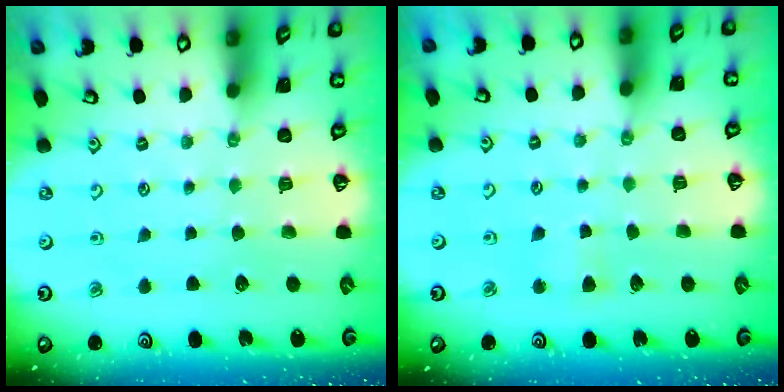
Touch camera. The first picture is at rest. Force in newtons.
{"total": 2.7, "press": 2.7, "slide": 0.4}